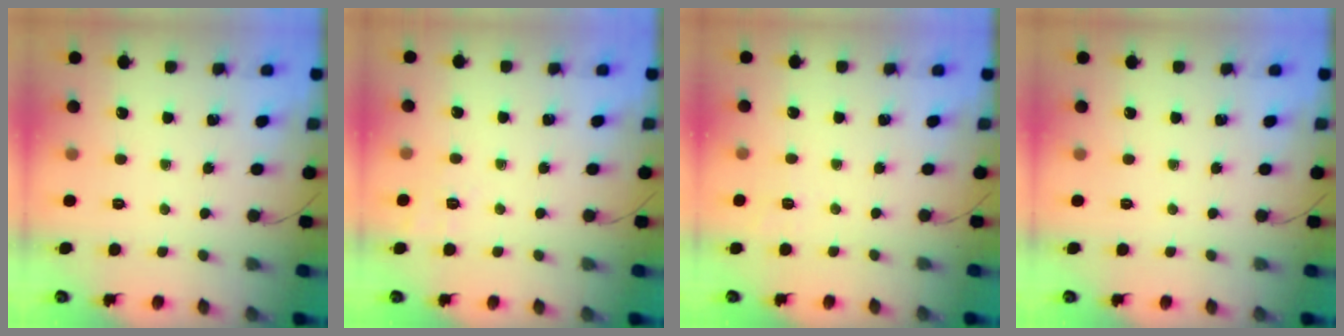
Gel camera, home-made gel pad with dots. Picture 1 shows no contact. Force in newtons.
{"total": 2.6, "press": 1.9, "slide": 1.8}
{"total": 3.7, "press": 3.3, "slide": 1.8}
{"total": 0.0}